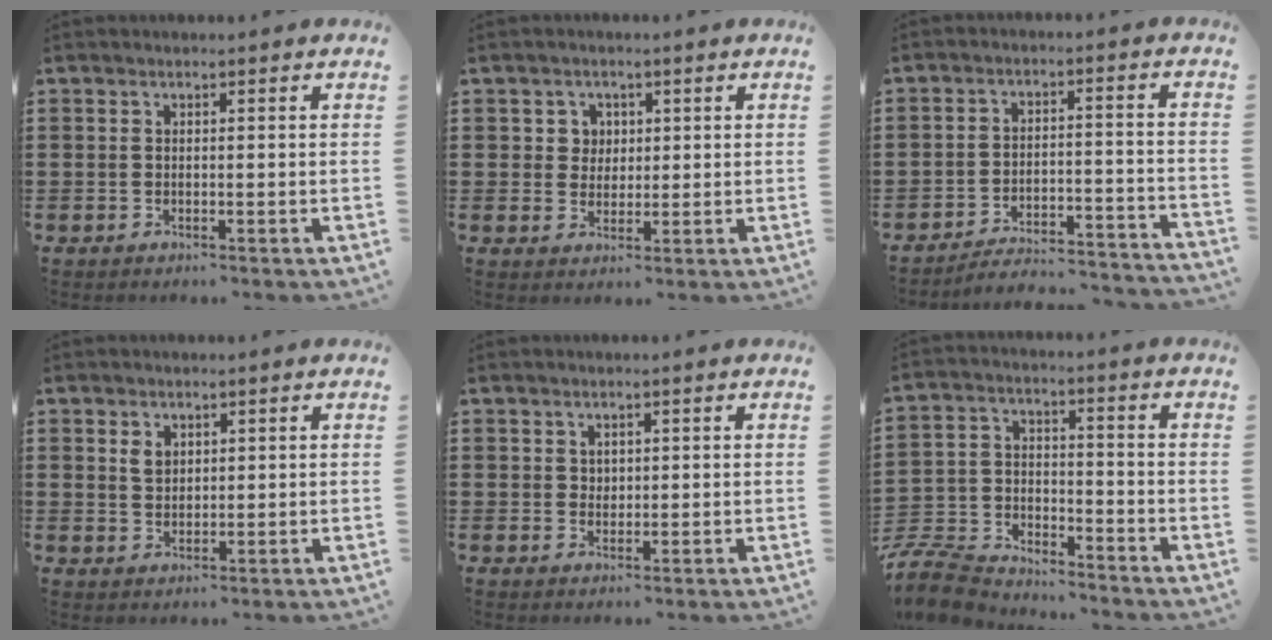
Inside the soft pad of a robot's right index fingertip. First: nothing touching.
{"total": 3.1, "force": [1.0, 2.8, 0.7], "torque": [-0.026, 0.010, 0.016]}
{"total": 3.8, "force": [-3.6, 0.2, 1.1], "torque": [-0.027, -0.007, -0.078]}
{"total": 2.1, "force": [1.1, 1.4, 1.1], "torque": [-0.025, 0.004, 0.021]}
{"total": 1.5, "force": [1.0, 1.1, 0.2], "torque": [-0.007, 0.005, 0.019]}
{"total": 8.2, "force": [-7.9, 1.7, 1.5], "torque": [-0.045, 0.013, -0.159]}